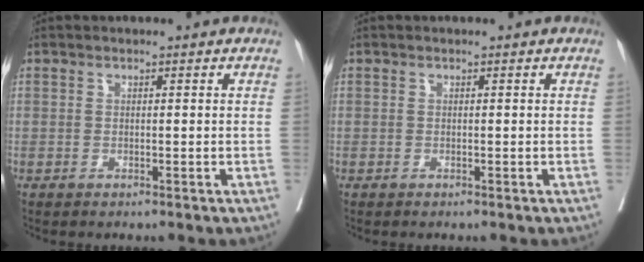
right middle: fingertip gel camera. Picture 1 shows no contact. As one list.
[{"total": 0.0}]